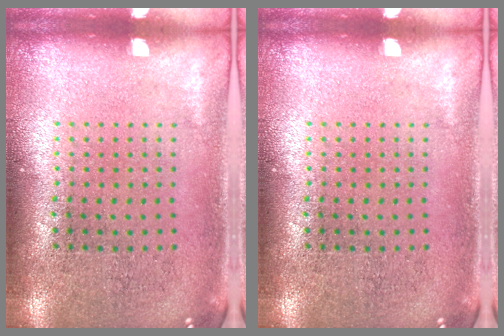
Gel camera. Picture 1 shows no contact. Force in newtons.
{"total": 0.0}